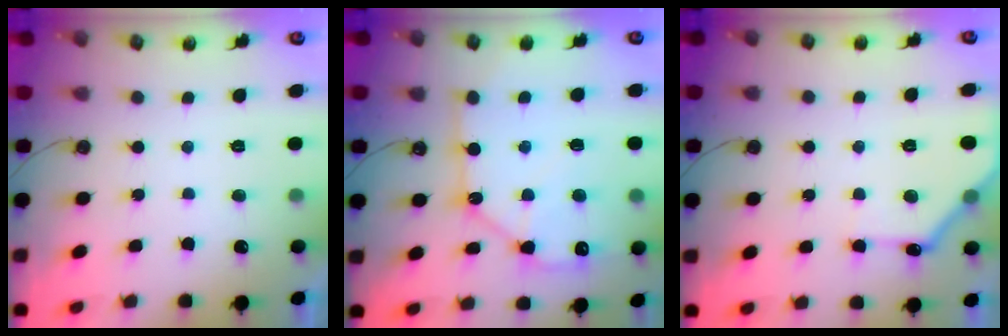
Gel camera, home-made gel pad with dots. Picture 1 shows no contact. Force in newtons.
{"total": 13.5, "press": 13.5, "slide": 1.3}
{"total": 11.9, "press": 11.9, "slide": 0.6}